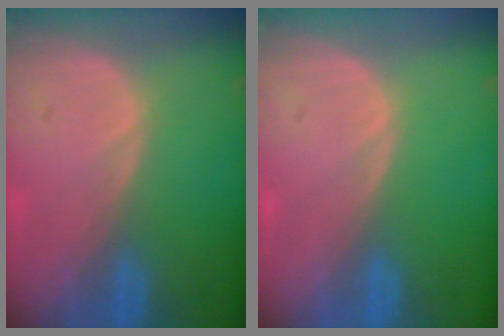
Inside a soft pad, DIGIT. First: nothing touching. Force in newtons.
{"total": 0.0}